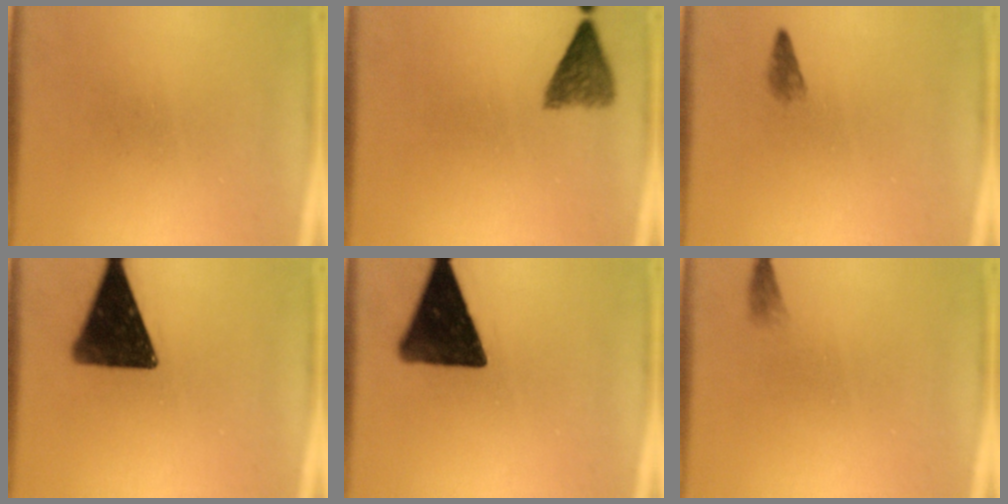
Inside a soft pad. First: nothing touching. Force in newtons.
{"total": 4.1}
{"total": 1.2}
{"total": 15.1}
{"total": 14.8}
{"total": 1.1}